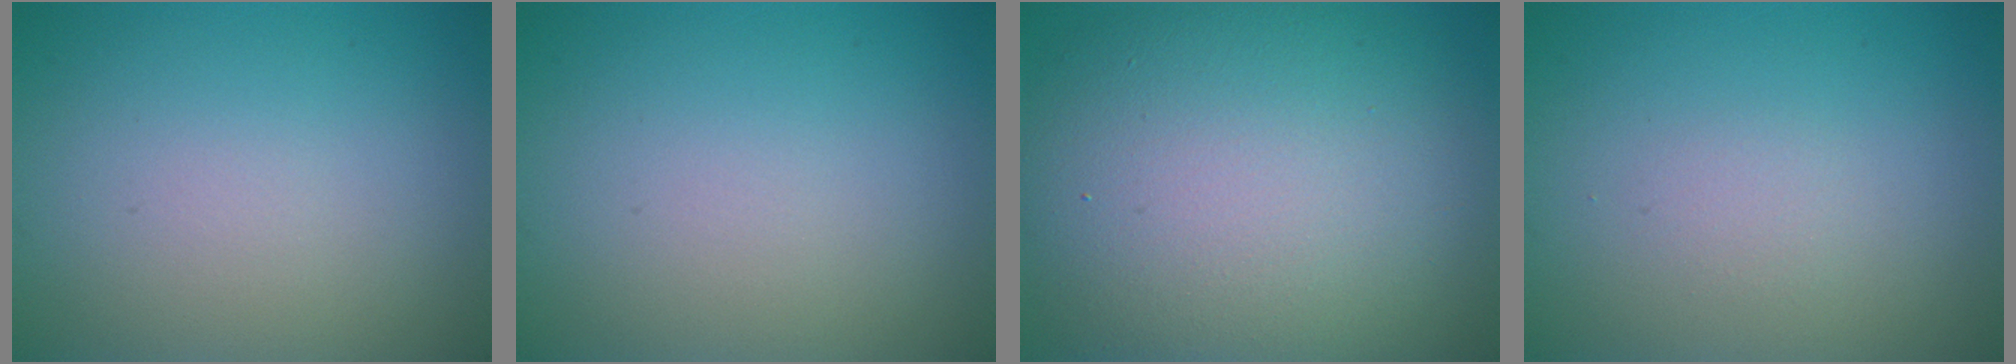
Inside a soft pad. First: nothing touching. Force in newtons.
{"total": 0.0}
{"total": 13.8, "press": 13.8, "slide": 0.7}
{"total": 0.8, "press": 0.7, "slide": 0.1}